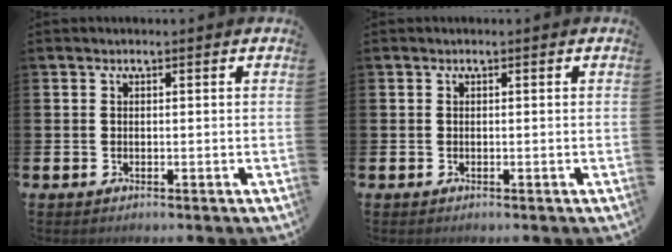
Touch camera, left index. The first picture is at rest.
{"total": 0.0}